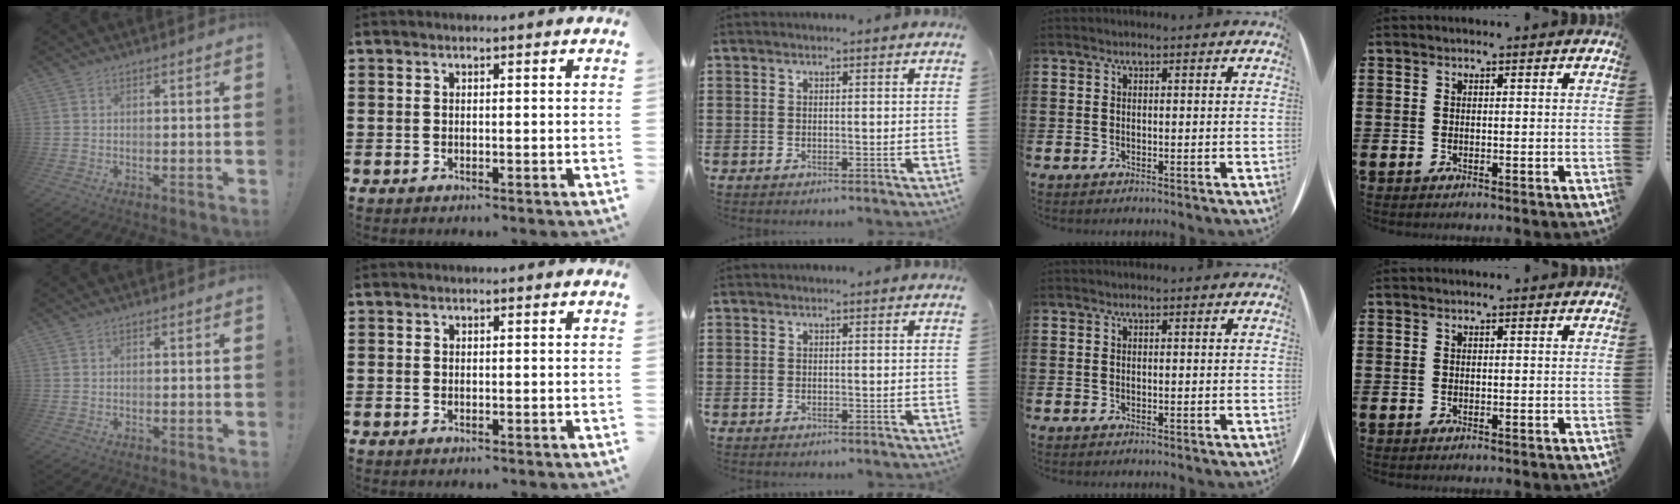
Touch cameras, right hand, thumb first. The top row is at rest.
{}